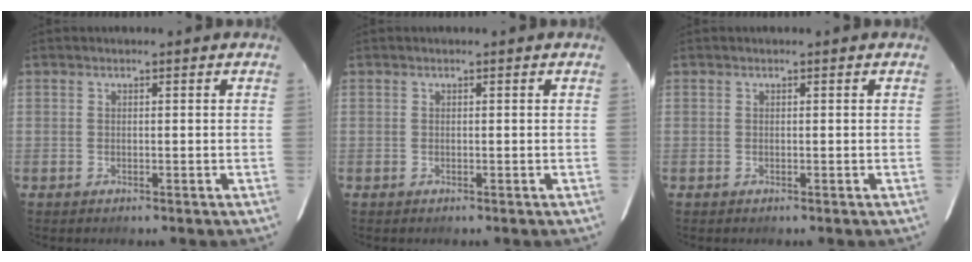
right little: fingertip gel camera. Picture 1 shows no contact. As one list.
[{"total": 0.0}, {"total": 0.0}]